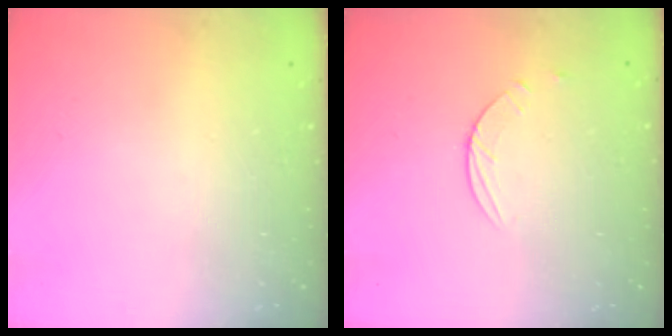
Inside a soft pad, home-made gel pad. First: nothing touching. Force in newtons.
{"total": 2.9, "press": 2.8, "slide": 0.3}